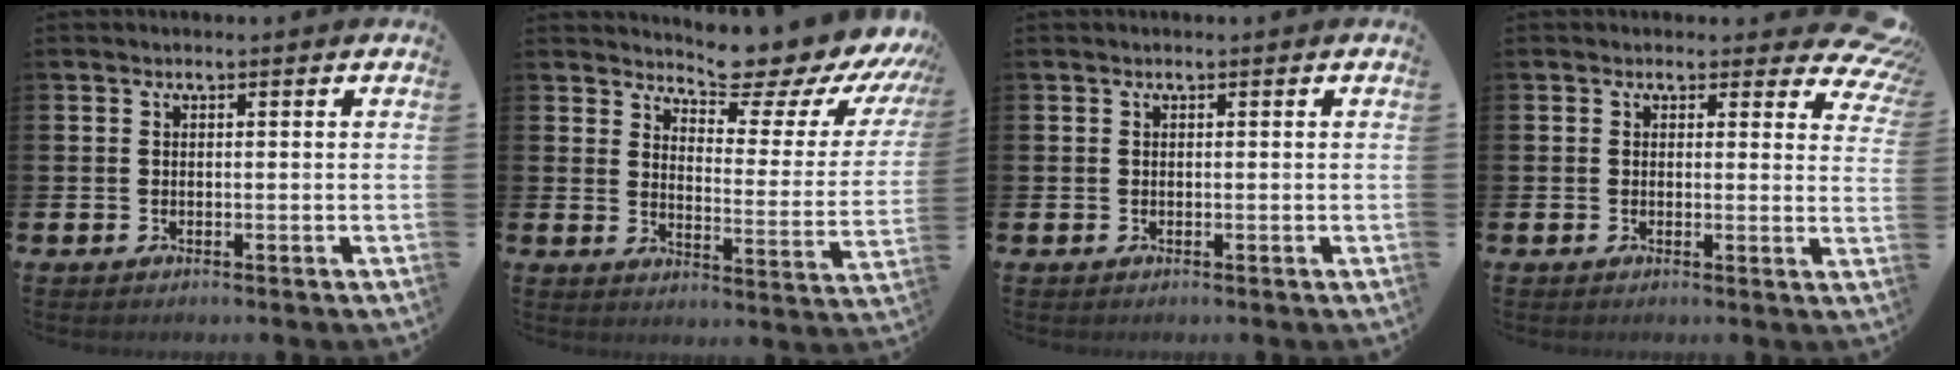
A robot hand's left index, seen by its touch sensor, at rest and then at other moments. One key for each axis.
{"total": 7.5, "fx": 7.0, "fy": 1.4, "fz": 2.4, "tx": -0.054, "ty": -0.060, "tz": 0.116}
{"total": 0.0}
{"total": 2.9, "fx": 2.0, "fy": 1.8, "fz": 1.1, "tx": -0.014, "ty": -0.014, "tz": 0.030}